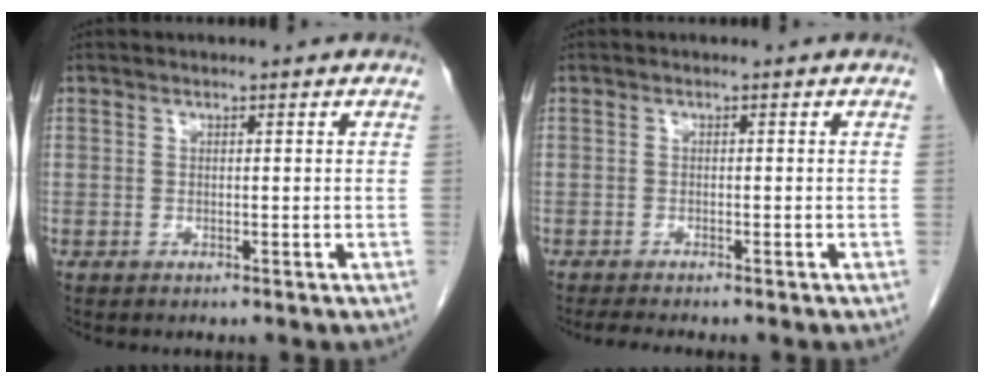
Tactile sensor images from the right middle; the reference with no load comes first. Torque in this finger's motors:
{"motor_torque": [0.34, -0.19, 0.00, 0.00]}